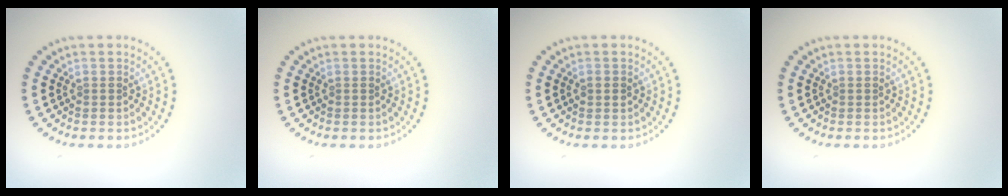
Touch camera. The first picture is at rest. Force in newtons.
{"total": 0.0}
{"total": 1.0, "press": 1.0, "slide": 0.3}
{"total": 0.0}